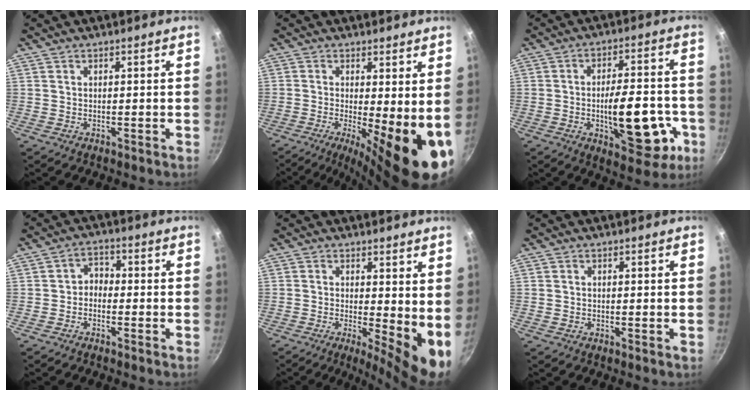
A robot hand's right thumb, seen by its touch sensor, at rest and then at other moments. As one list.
[{"total": 14.2, "force": [-2.1, 4.0, 13.5], "torque": [-0.172, -0.021, -0.027]}, {"total": 17.1, "force": [-4.7, 7.3, 14.7], "torque": [-0.177, 0.024, -0.058]}, {"total": 3.0, "force": [-1.1, 2.3, 1.6], "torque": [-0.014, 0.021, -0.028]}, {"total": 8.7, "force": [0.1, 2.8, 8.2], "torque": [-0.107, -0.020, 0.002]}, {"total": 0.0}]